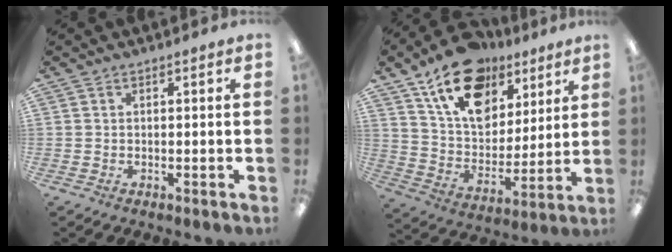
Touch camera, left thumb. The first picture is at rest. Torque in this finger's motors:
{"motor_torque": [0.42, 0.85, 1.73, -1.05, 0.20]}